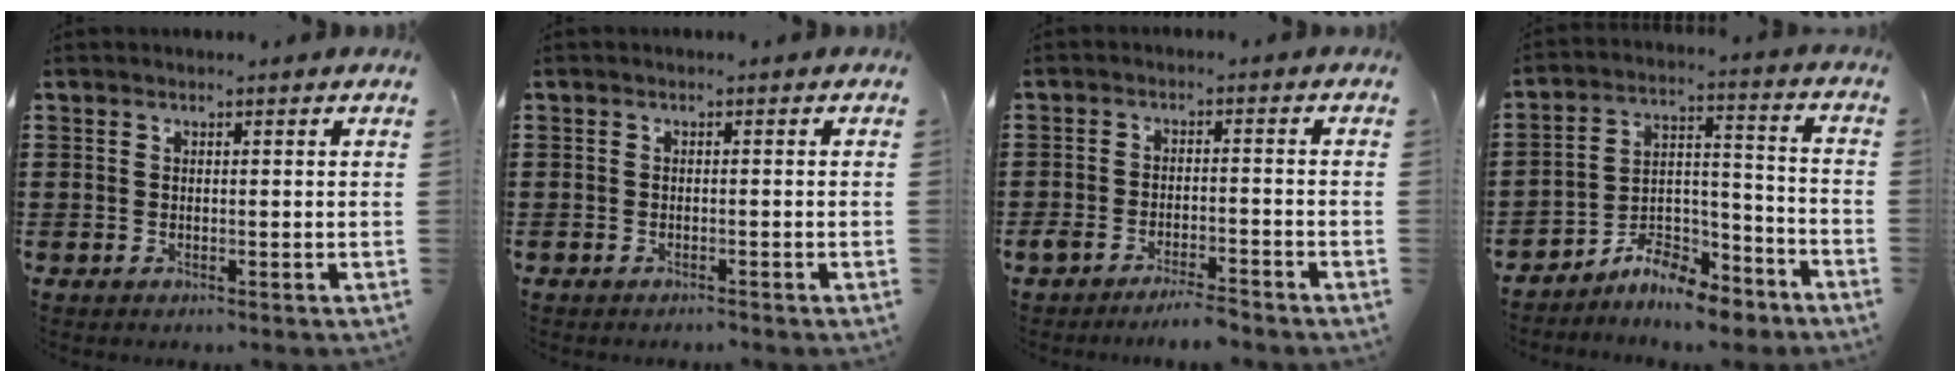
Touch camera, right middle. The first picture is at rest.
{"total": 0.6, "force": [-0.6, 0.0, 0.0], "torque": [-0.001, -0.002, -0.014]}
{"total": 3.7, "force": [-3.4, 0.2, 1.3], "torque": [-0.023, 0.002, -0.067]}
{"total": 8.4, "force": [-7.8, 1.8, 2.5], "torque": [-0.037, 0.025, -0.147]}